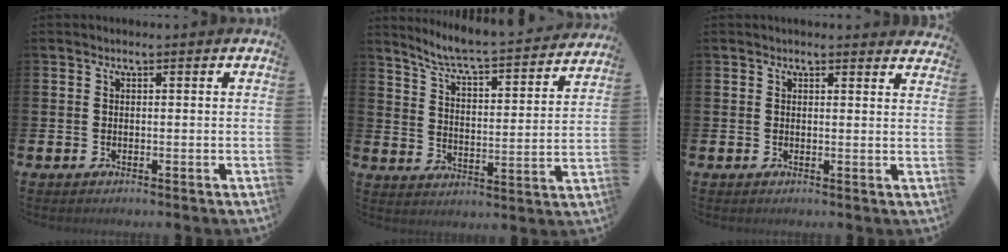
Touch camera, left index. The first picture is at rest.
{"total": 6.8, "force": [6.5, -0.1, 2.0], "torque": [-0.071, -0.056, 0.106]}
{"total": 1.7, "force": [1.7, 0.1, 0.0], "torque": [0.001, -0.007, 0.030]}